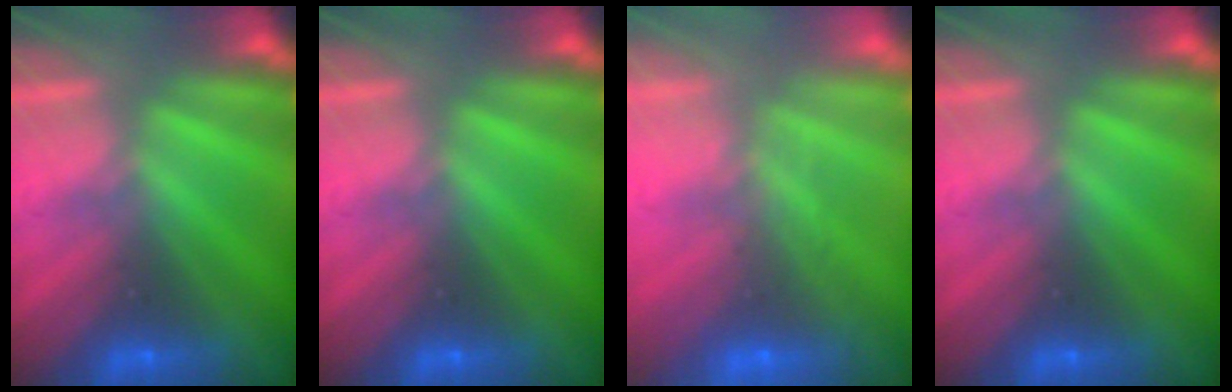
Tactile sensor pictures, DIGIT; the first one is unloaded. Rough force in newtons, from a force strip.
{"total": 0.0}
{"total": 9.3}
{"total": 0.0}